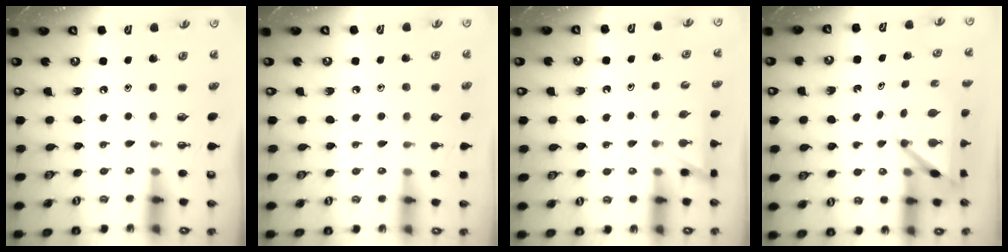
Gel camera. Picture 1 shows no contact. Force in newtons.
{"total": 5.1, "press": 5.0, "slide": 0.6}
{"total": 2.7, "press": 2.7, "slide": 0.2}
{"total": 4.1, "press": 4.1, "slide": 0.4}